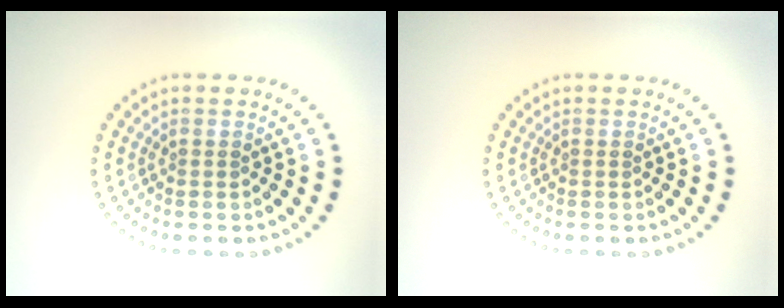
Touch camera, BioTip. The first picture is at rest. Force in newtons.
{"total": 0.0}